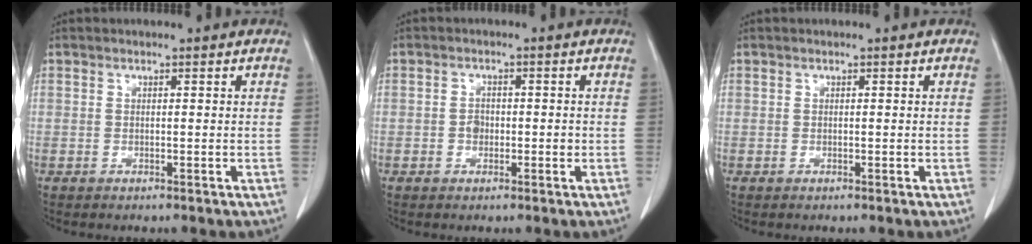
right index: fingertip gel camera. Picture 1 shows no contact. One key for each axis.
{"total": 1.9, "fx": -0.4, "fy": 1.4, "fz": 1.2, "tx": -0.017, "ty": 0.006, "tz": -0.006}
{"total": 0.0}